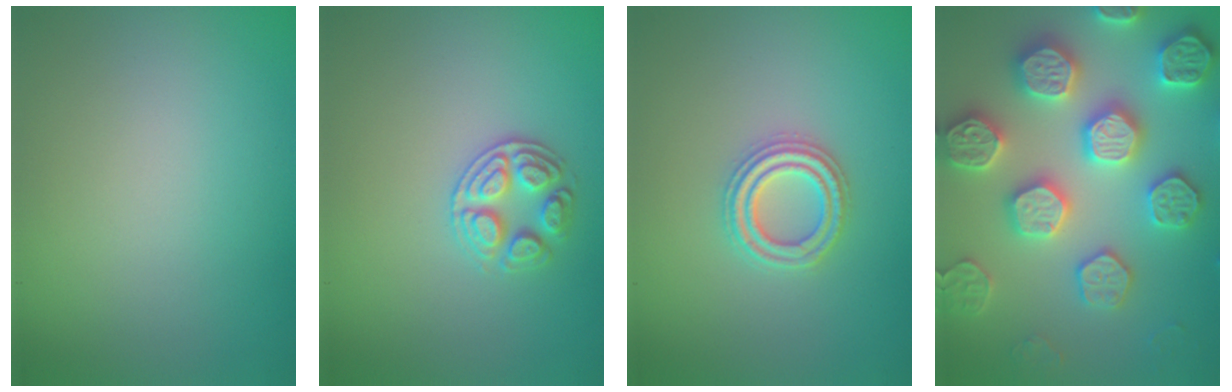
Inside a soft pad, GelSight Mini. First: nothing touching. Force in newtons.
{"total": 2.7, "press": 2.6, "slide": 0.4}
{"total": 2.7, "press": 2.7, "slide": 0.5}
{"total": 7.6, "press": 7.4, "slide": 1.7}